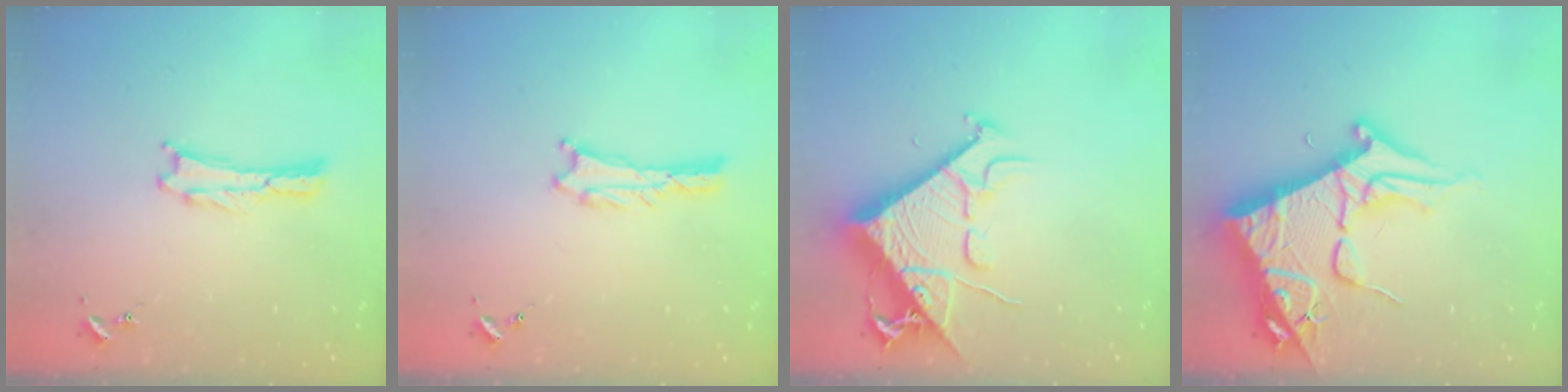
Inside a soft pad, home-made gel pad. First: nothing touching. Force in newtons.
{"total": 0.9, "press": 0.8, "slide": 0.1}
{"total": 12.9, "press": 12.8, "slide": 1.4}
{"total": 12.0, "press": 11.9, "slide": 1.4}